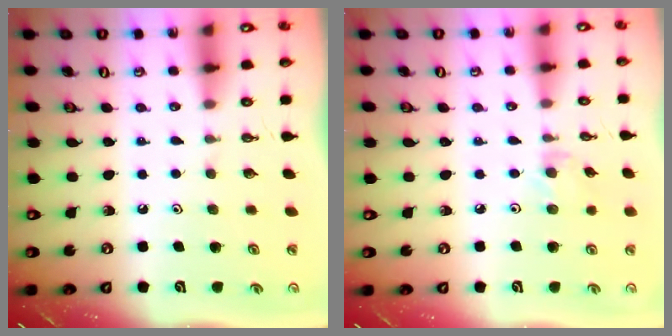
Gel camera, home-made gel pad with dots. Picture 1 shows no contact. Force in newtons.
{"total": 3.3, "press": 3.3, "slide": 0.4}